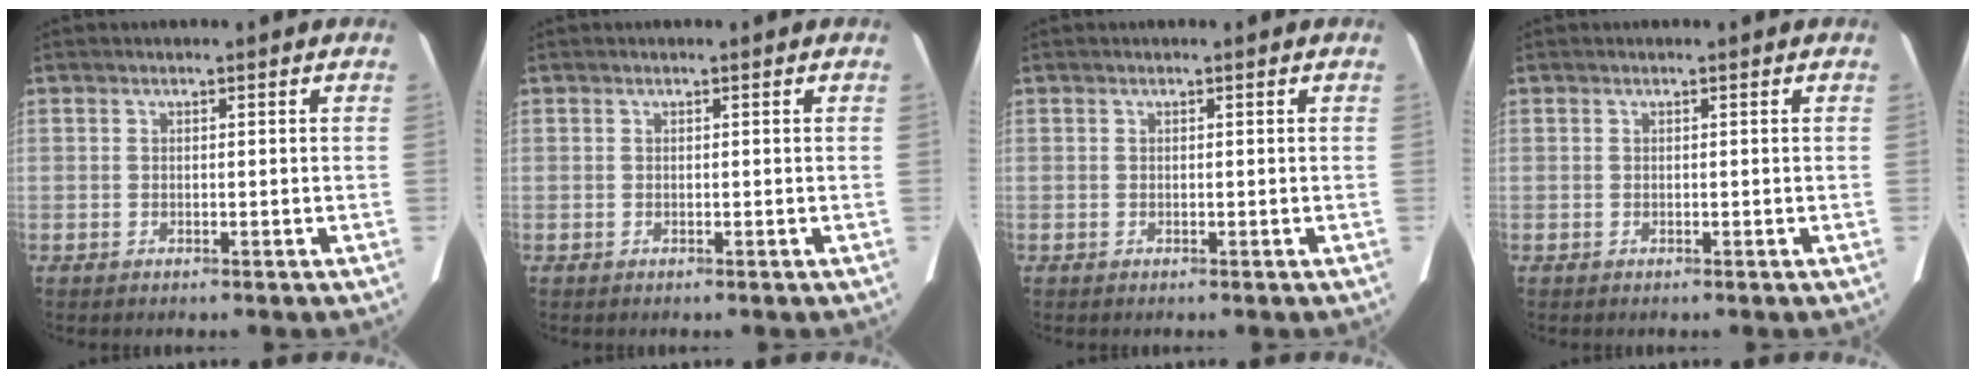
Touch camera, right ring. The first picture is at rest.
{"total": 0.0}
{"total": 0.0}
{"total": 0.0}